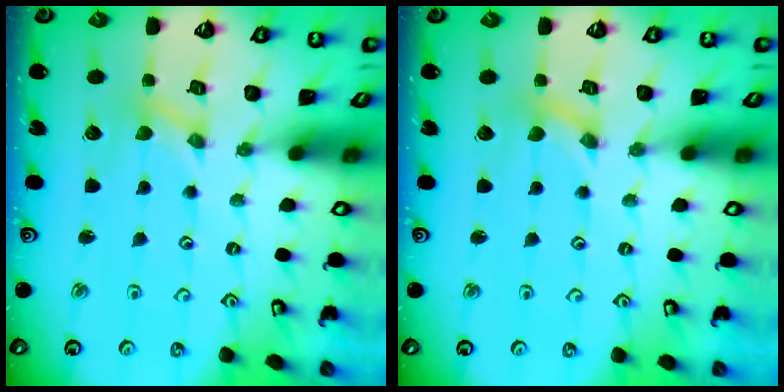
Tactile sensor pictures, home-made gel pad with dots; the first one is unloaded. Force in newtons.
{"total": 0.0}